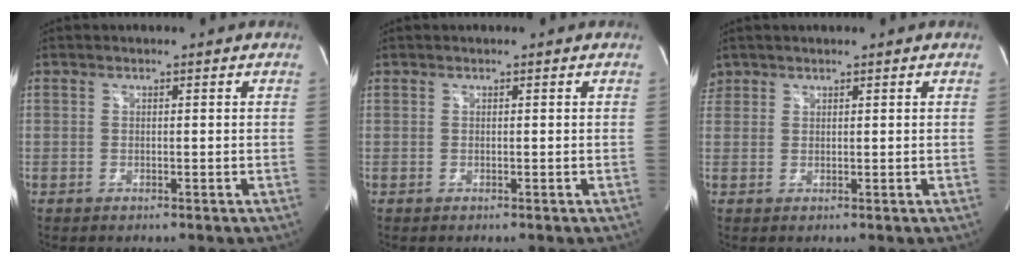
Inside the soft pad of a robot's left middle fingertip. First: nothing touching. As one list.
[{"total": 0.0}, {"total": 2.1, "force": [1.5, 1.4, 0.0], "torque": [0.002, 0.014, 0.030]}]